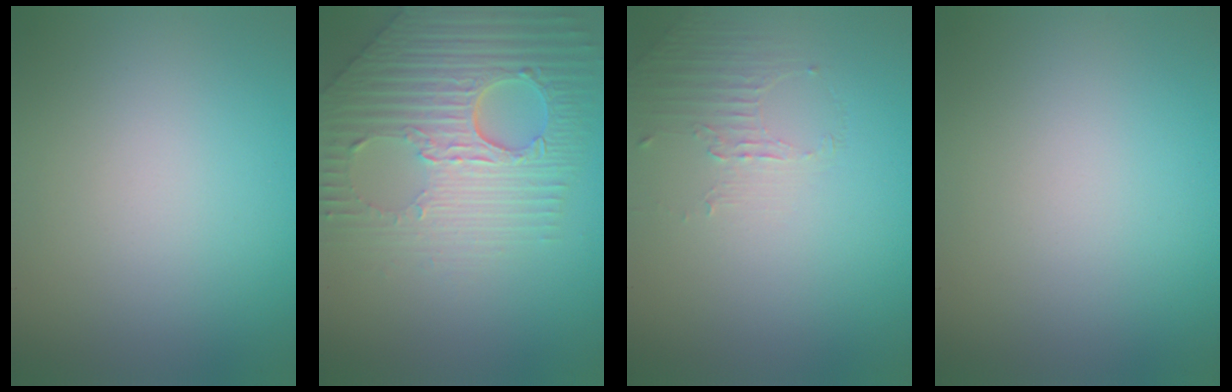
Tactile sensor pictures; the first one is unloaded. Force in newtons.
{"total": 9.0, "press": 6.2, "slide": 6.6}
{"total": 1.2, "press": 0.4, "slide": 1.1}
{"total": 0.0}